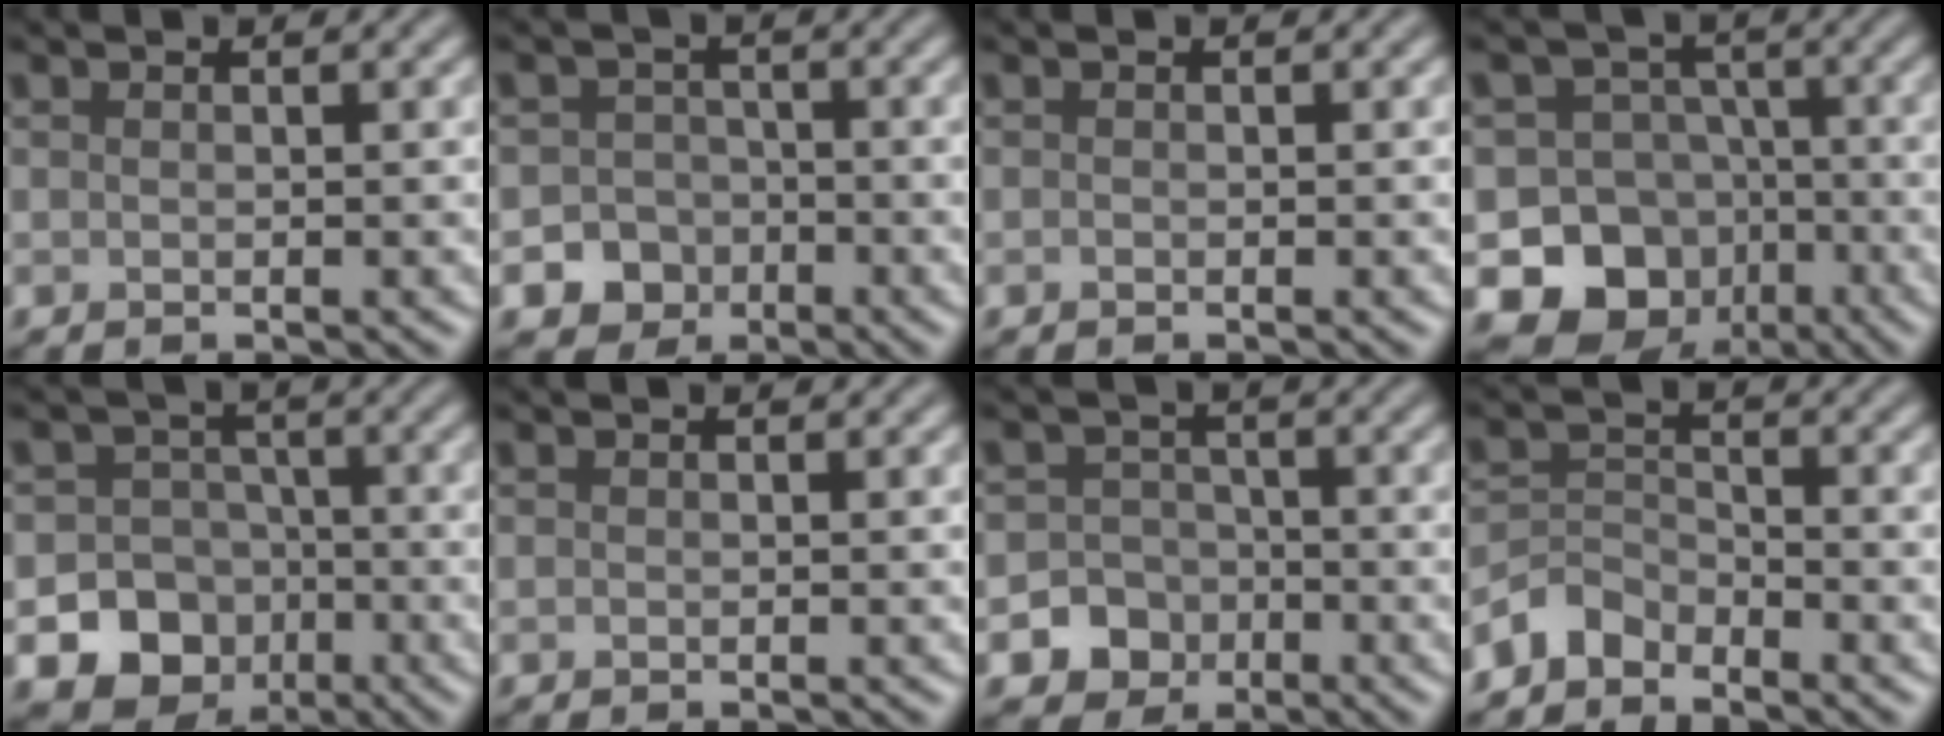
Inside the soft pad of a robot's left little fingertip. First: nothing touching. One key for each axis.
{"total": 4.6, "fx": -2.5, "fy": 3.8, "fz": 0.7, "tx": 0.025, "ty": -0.005, "tz": -0.051}
{"total": 0.0}
{"total": 12.5, "fx": -5.7, "fy": 10.7, "fz": 3.0, "tx": -0.043, "ty": -0.018, "tz": -0.108}
{"total": 11.0, "fx": -4.7, "fy": 9.6, "fz": 2.7, "tx": -0.015, "ty": -0.041, "tz": -0.090}
{"total": 0.0}
{"total": 5.9, "fx": -2.8, "fy": 5.2, "fz": 0.8, "tx": 0.020, "ty": -0.014, "tz": -0.068}
{"total": 2.8, "fx": -2.5, "fy": 1.2, "fz": 0.4, "tx": -0.005, "ty": 0.008, "tz": -0.061}